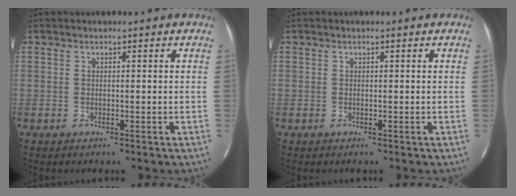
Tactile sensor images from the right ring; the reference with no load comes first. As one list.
[{"total": 0.0}]